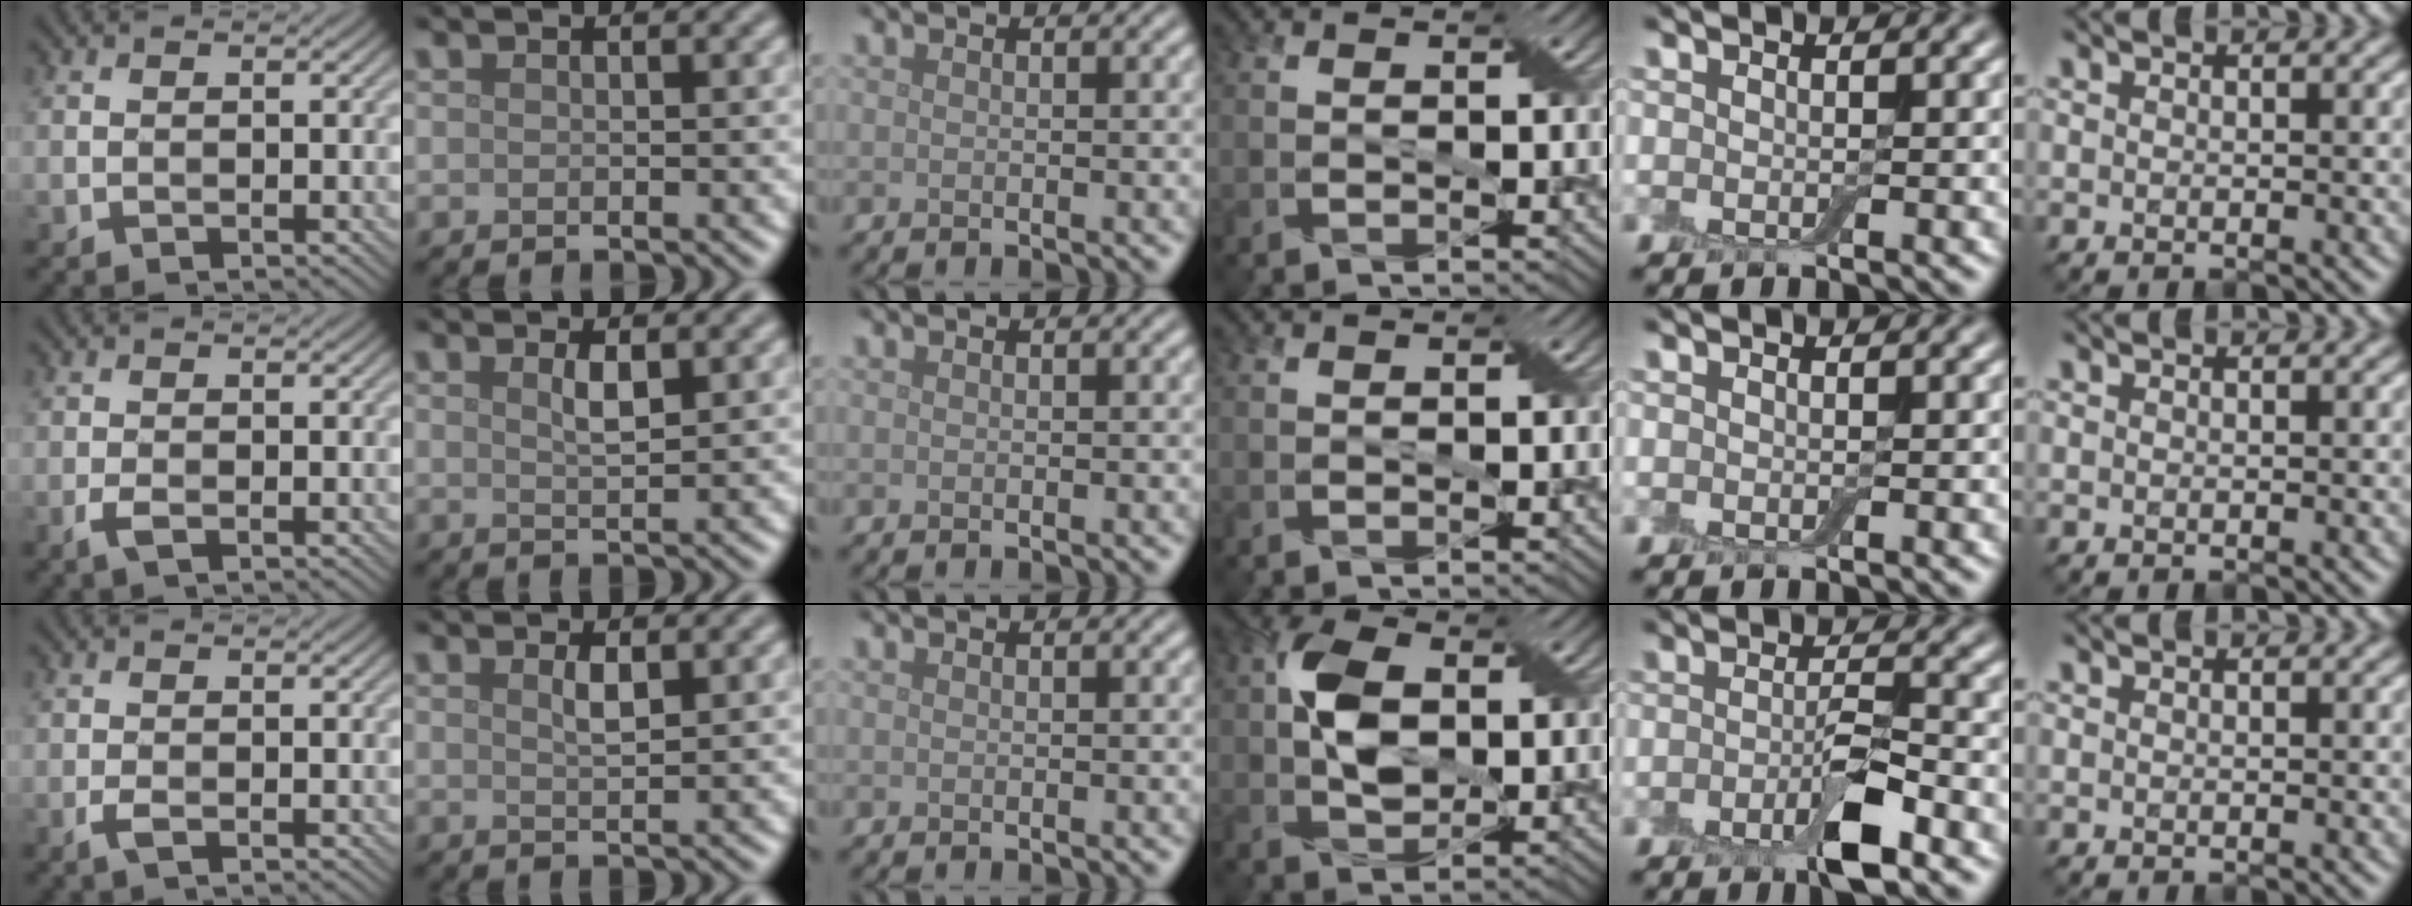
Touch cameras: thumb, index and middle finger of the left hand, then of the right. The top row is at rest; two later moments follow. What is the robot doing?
{"motion": "insert", "object": "box of matches"}